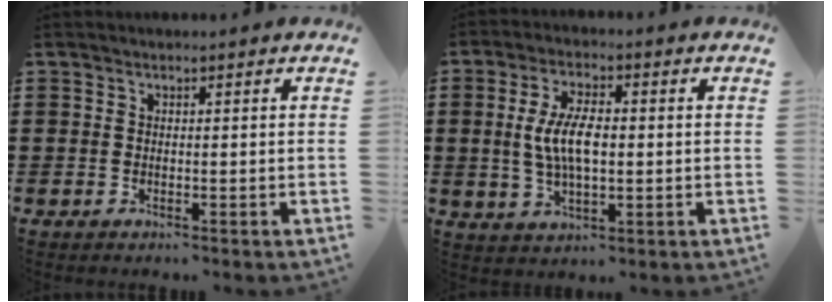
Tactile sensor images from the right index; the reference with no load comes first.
{"total": 7.2, "force": [0.2, 2.8, 6.6], "torque": [-0.145, 0.001, -0.005]}